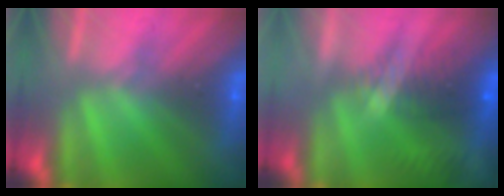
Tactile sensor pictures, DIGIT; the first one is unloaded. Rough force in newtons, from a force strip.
{"total": 6.9}